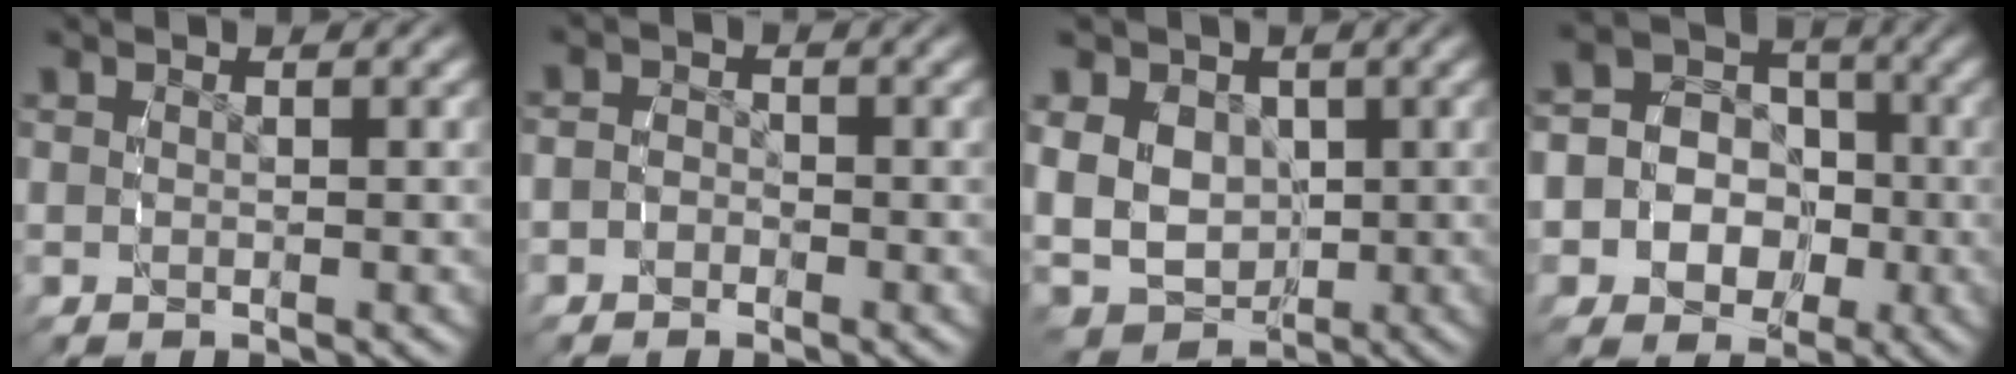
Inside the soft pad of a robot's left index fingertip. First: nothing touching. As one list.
[{"total": 1.9, "force": [-1.3, 1.4, 0.1], "torque": [-0.008, -0.014, -0.022]}, {"total": 10.8, "force": [-0.4, 9.5, 5.1], "torque": [-0.136, -0.053, 0.006]}, {"total": 12.8, "force": [-2.2, 11.6, 5.1], "torque": [-0.136, -0.045, -0.041]}]